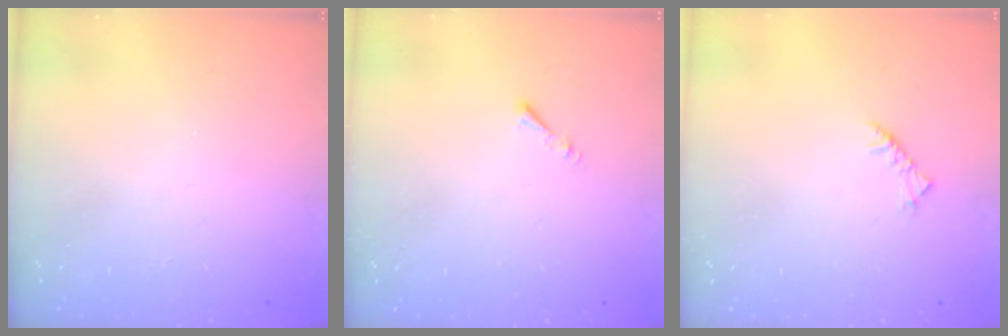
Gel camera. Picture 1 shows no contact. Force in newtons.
{"total": 0.8, "press": 0.7, "slide": 0.3}
{"total": 2.5, "press": 2.4, "slide": 0.7}